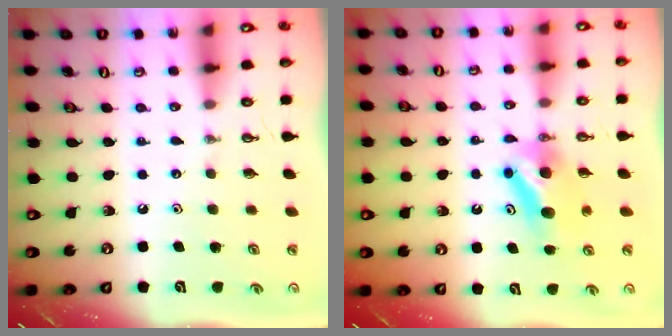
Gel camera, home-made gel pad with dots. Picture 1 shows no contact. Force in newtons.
{"total": 7.8, "press": 6.6, "slide": 4.1}